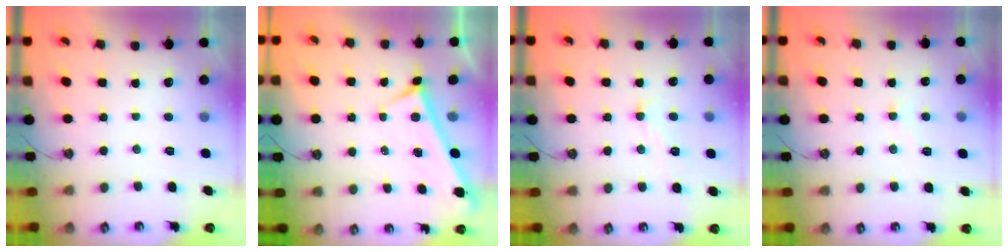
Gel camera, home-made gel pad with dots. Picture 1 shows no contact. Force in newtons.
{"total": 0.0}
{"total": 2.3, "press": 2.1, "slide": 0.8}
{"total": 2.0, "press": 1.7, "slide": 1.0}